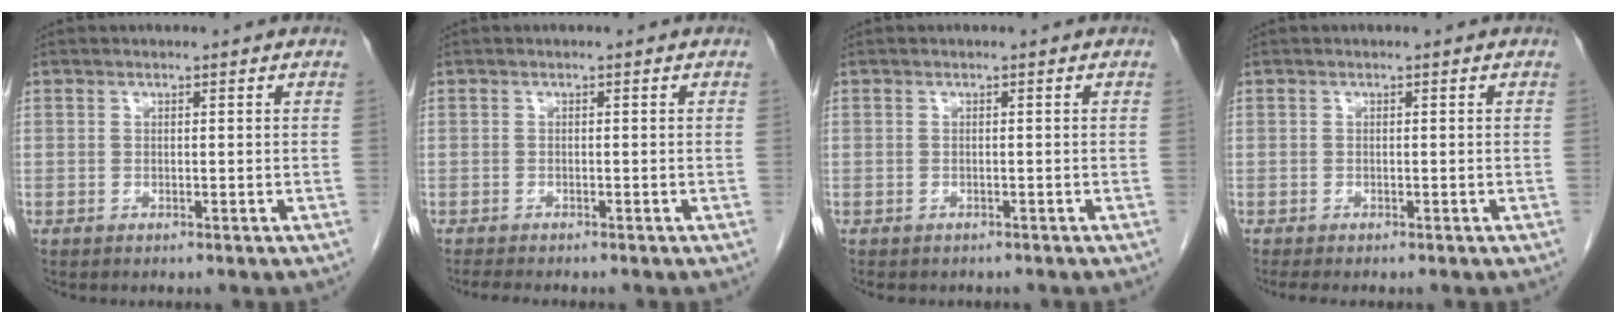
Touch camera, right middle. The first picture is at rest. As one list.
[{"total": 2.5, "force": [-2.2, 0.3, 1.1], "torque": [-0.021, -0.006, -0.033]}, {"total": 3.0, "force": [-2.5, 1.4, 0.8], "torque": [-0.011, -0.002, -0.030]}, {"total": 1.5, "force": [-1.3, 0.1, 0.8], "torque": [-0.012, -0.004, -0.017]}]